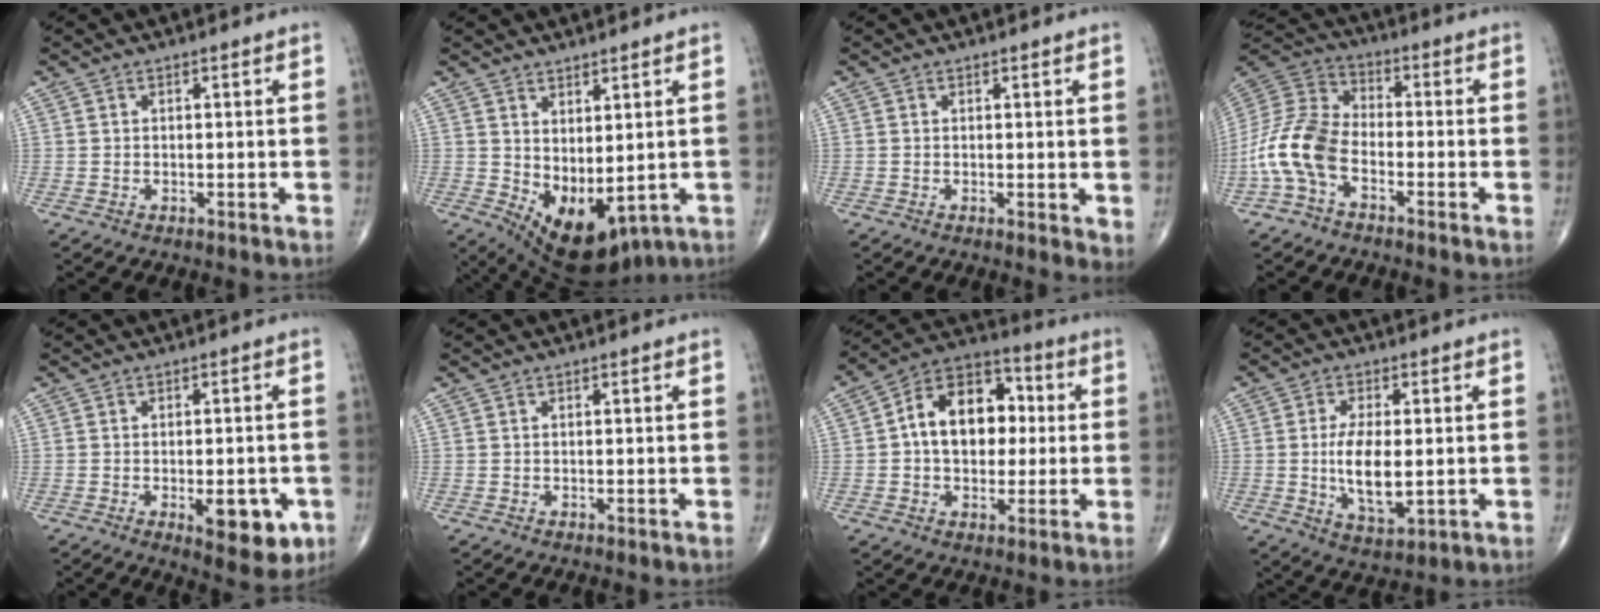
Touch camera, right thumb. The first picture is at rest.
{"total": 11.5, "force": [-0.6, 6.0, 9.8], "torque": [-0.146, -0.018, 0.021]}
{"total": 2.5, "force": [0.2, 1.0, 2.3], "torque": [-0.033, -0.010, 0.000]}
{"total": 12.5, "force": [-4.6, 7.3, 9.1], "torque": [-0.191, 0.044, -0.100]}
{"total": 9.4, "force": [-3.1, 4.1, 7.9], "torque": [-0.079, -0.001, -0.032]}
{"total": 0.0}
{"total": 15.2, "force": [1.4, 10.4, 11.0], "torque": [-0.135, 0.031, 0.012]}
{"total": 9.5, "force": [-0.4, 4.2, 8.6], "torque": [-0.153, -0.016, -0.003]}